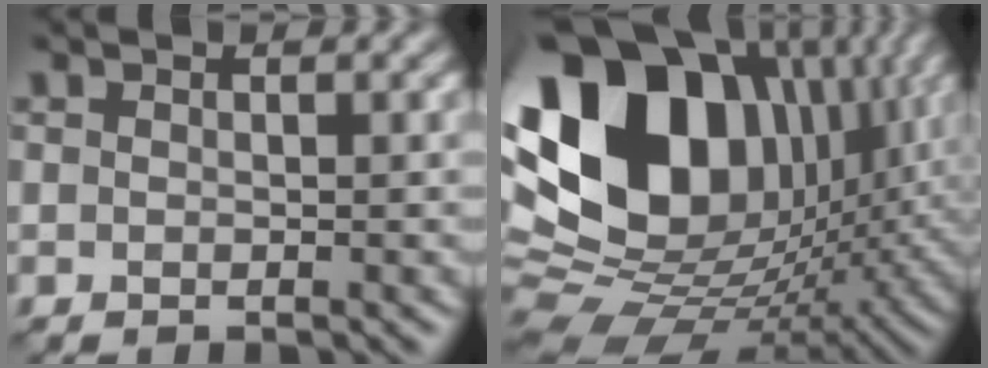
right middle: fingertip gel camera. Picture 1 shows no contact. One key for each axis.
{"total": 18.5, "fx": 5.2, "fy": 12.9, "fz": 12.2, "tx": -0.266, "ty": 0.012, "tz": 0.085}